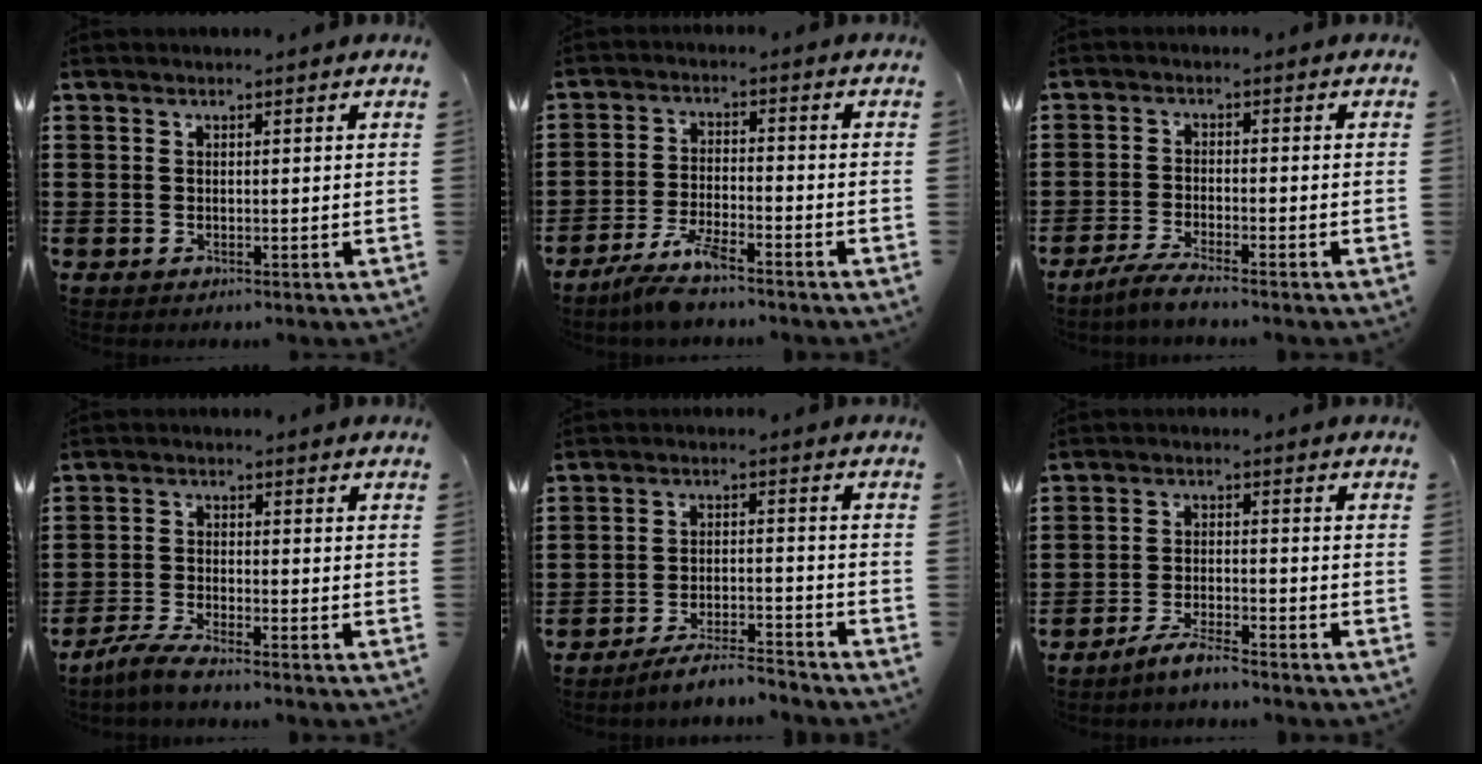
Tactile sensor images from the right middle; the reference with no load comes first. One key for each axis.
{"total": 5.5, "fx": -4.5, "fy": 0.5, "fz": 3.1, "tx": -0.073, "ty": -0.011, "tz": -0.087}
{"total": 3.2, "fx": -2.8, "fy": 0.0, "fz": 1.5, "tx": -0.034, "ty": -0.001, "tz": -0.058}
{"total": 3.6, "fx": -3.3, "fy": 0.2, "fz": 1.4, "tx": -0.040, "ty": -0.003, "tz": -0.070}
{"total": 4.8, "fx": -4.6, "fy": 0.1, "fz": 1.5, "tx": -0.032, "ty": -0.004, "tz": -0.091}
{"total": 3.7, "fx": -3.4, "fy": 0.2, "fz": 1.5, "tx": -0.041, "ty": -0.001, "tz": -0.070}